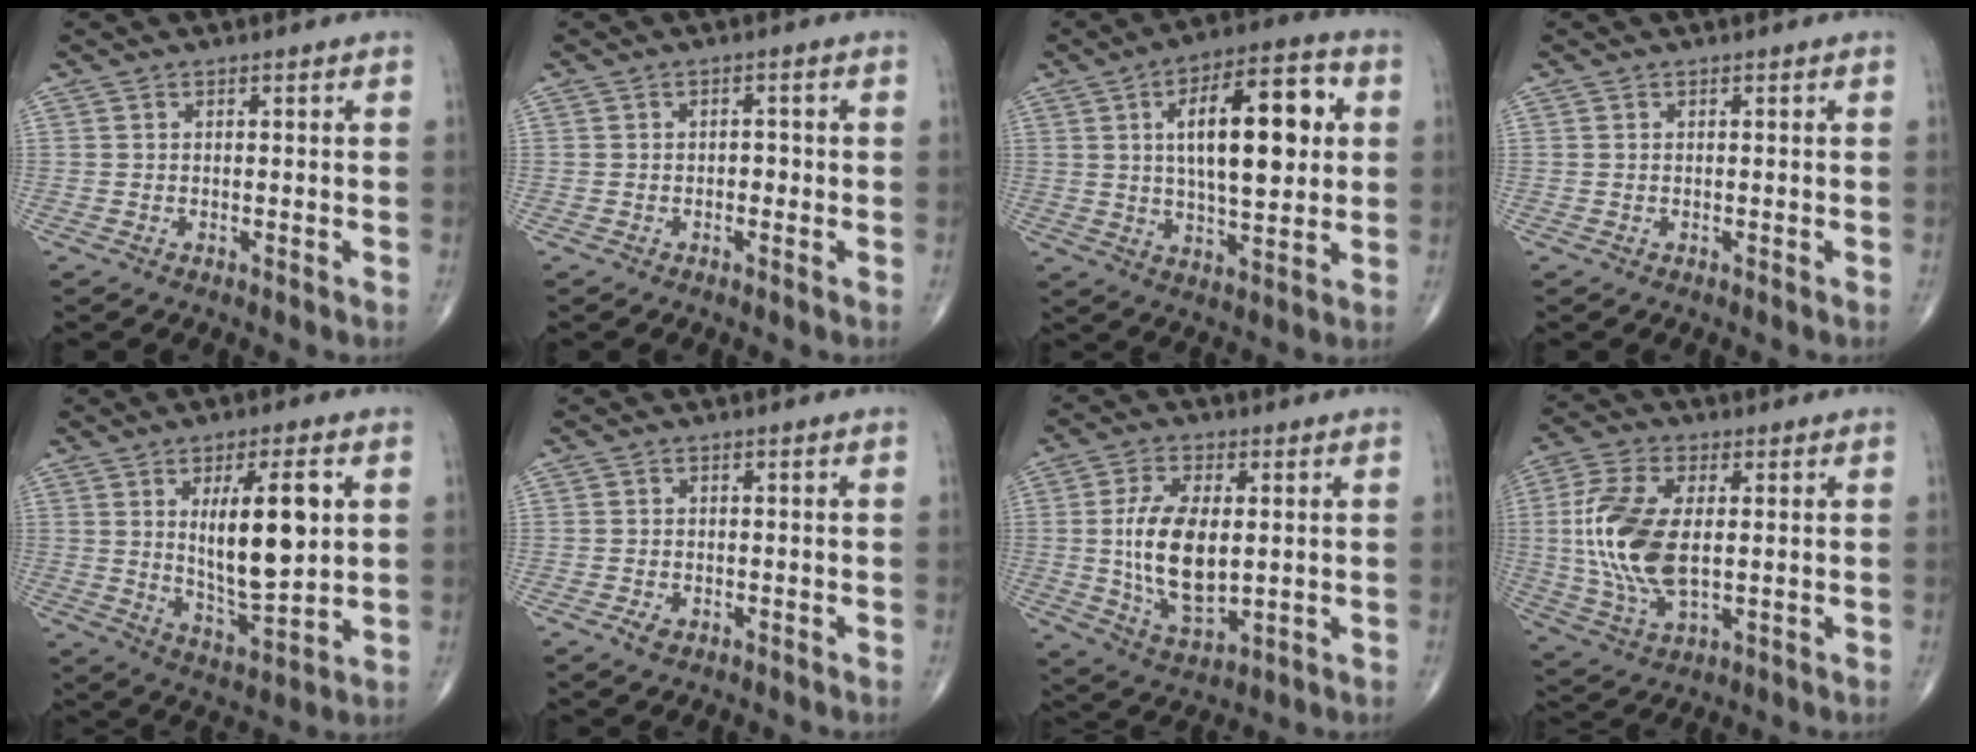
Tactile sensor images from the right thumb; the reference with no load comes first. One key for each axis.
{"total": 1.3, "fx": -0.3, "fy": 0.9, "fz": 0.9, "tx": -0.002, "ty": 0.003, "tz": -0.009}
{"total": 18.6, "fx": 3.7, "fy": 7.5, "fz": 16.6, "tx": -0.232, "ty": 0.007, "tz": 0.054}
{"total": 0.0}
{"total": 14.7, "fx": 3.1, "fy": 4.9, "fz": 13.5, "tx": -0.204, "ty": -0.024, "tz": 0.061}
{"total": 1.9, "fx": -1.0, "fy": 1.2, "fz": 1.1, "tx": -0.019, "ty": 0.002, "tz": -0.015}
{"total": 13.2, "fx": 0.5, "fy": 6.7, "fz": 11.4, "tx": -0.215, "ty": -0.015, "tz": 0.017}
{"total": 15.5, "fx": 0.8, "fy": 7.9, "fz": 13.3, "tx": -0.290, "ty": -0.007, "tz": 0.019}